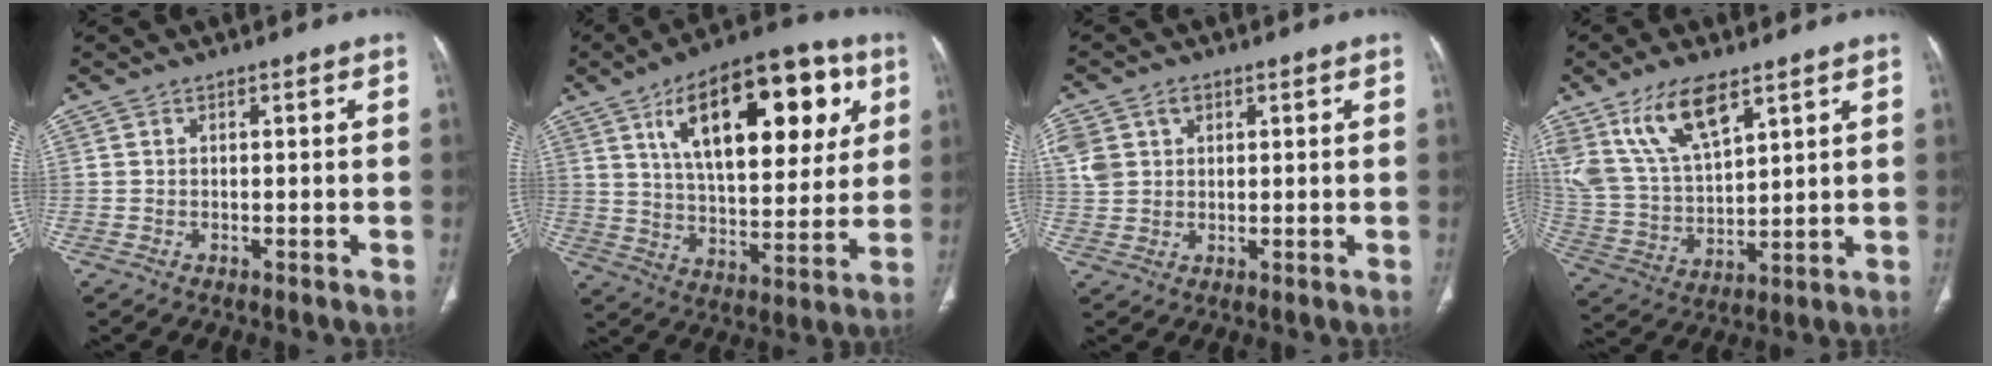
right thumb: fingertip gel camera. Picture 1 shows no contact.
{"total": 26.1, "force": [9.9, 12.2, 20.8], "torque": [-0.278, -0.012, 0.156]}
{"total": 7.7, "force": [2.9, 5.9, 3.9], "torque": [-0.077, 0.008, 0.064]}
{"total": 15.1, "force": [9.0, 6.6, 10.1], "torque": [-0.184, -0.032, 0.187]}